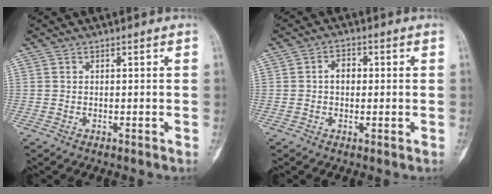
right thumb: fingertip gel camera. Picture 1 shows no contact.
{"total": 3.3, "force": [0.2, 2.3, 2.4], "torque": [-0.026, 0.008, -0.002]}